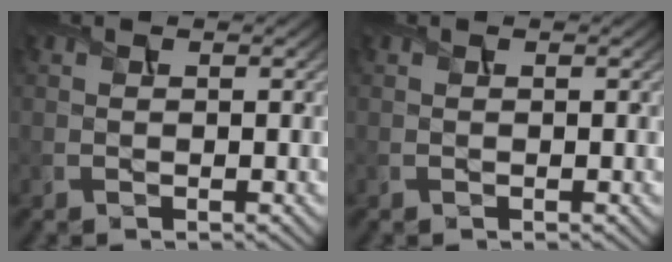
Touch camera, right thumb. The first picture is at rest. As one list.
[{"total": 0.0}]